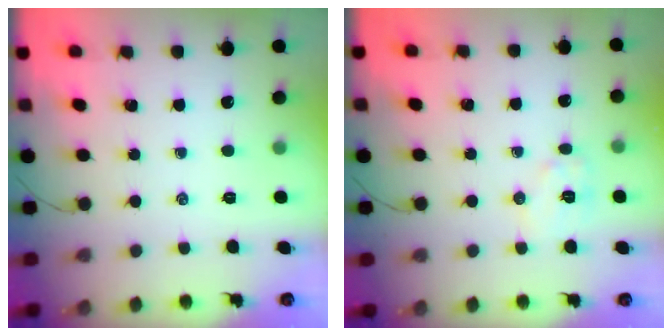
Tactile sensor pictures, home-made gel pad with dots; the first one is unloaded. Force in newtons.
{"total": 7.2, "press": 7.2, "slide": 0.8}